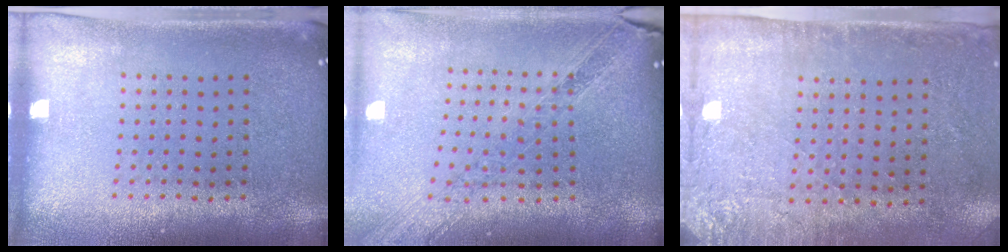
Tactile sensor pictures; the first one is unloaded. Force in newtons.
{"total": 1.2, "press": 1.2, "slide": 0.3}
{"total": 2.8, "press": 2.3, "slide": 1.6}